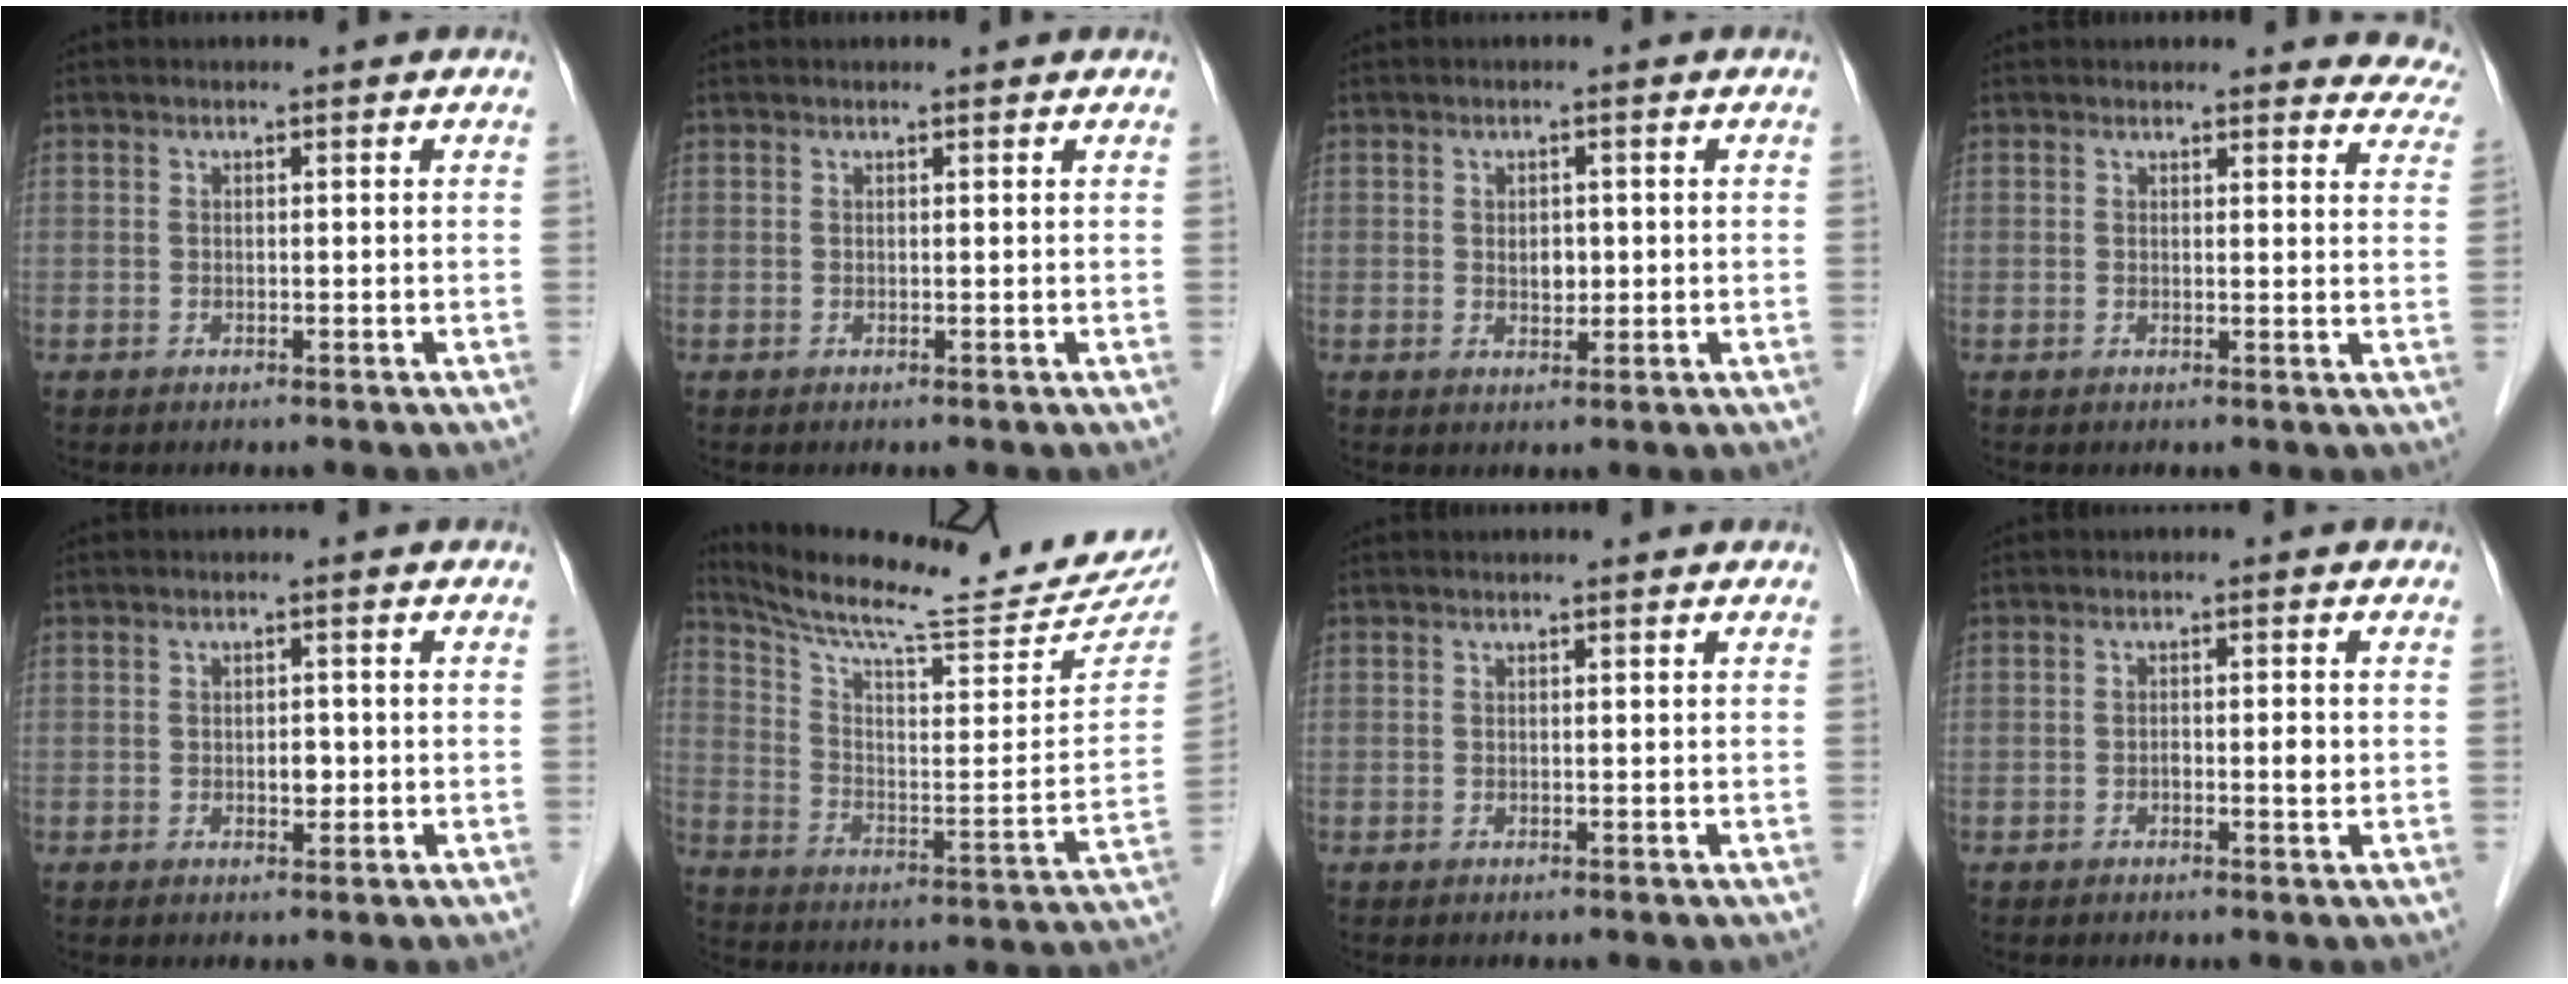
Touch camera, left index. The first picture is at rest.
{"total": 1.0, "force": [1.0, 0.2, 0.1], "torque": [-0.009, 0.008, 0.011]}
{"total": 2.1, "force": [0.1, 1.4, 1.6], "torque": [-0.026, -0.001, 0.004]}
{"total": 9.8, "force": [9.2, 2.9, 1.1], "torque": [0.036, -0.017, 0.061]}
{"total": 1.7, "force": [-0.3, 1.0, 1.3], "torque": [-0.020, 0.002, -0.003]}
{"total": 21.6, "force": [20.2, 1.1, 7.7], "torque": [-0.129, -0.083, 0.282]}
{"total": 0.6, "force": [0.6, 0.1, 0.1], "torque": [-0.006, 0.006, 0.007]}
{"total": 1.7, "force": [-0.3, 0.5, 1.6], "torque": [-0.027, 0.001, -0.005]}